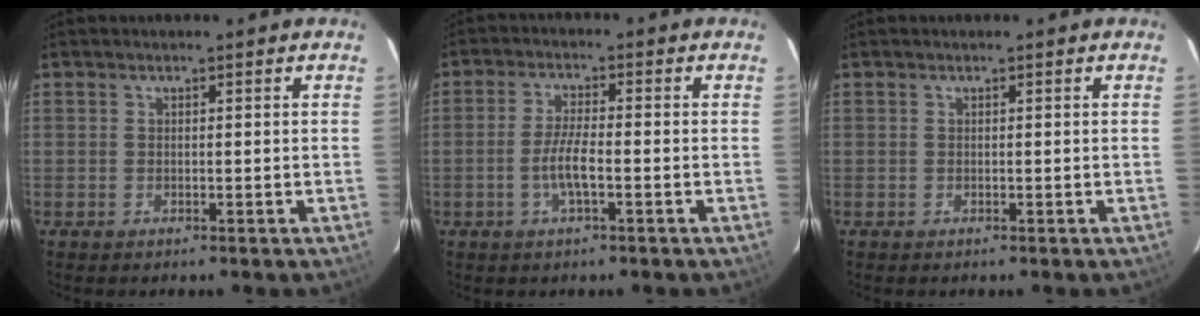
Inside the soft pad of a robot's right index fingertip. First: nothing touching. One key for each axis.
{"total": 4.9, "fx": -1.8, "fy": 0.8, "fz": 4.6, "tx": -0.092, "ty": -0.002, "tz": -0.034}
{"total": 0.0}